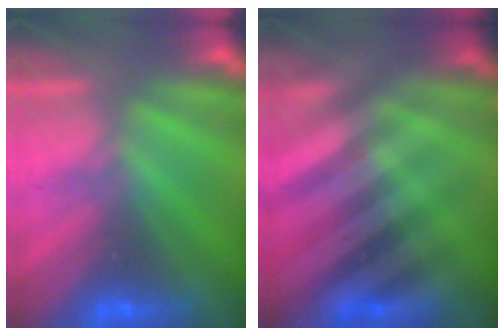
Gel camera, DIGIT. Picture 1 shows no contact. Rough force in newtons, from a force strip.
{"total": 2.9}